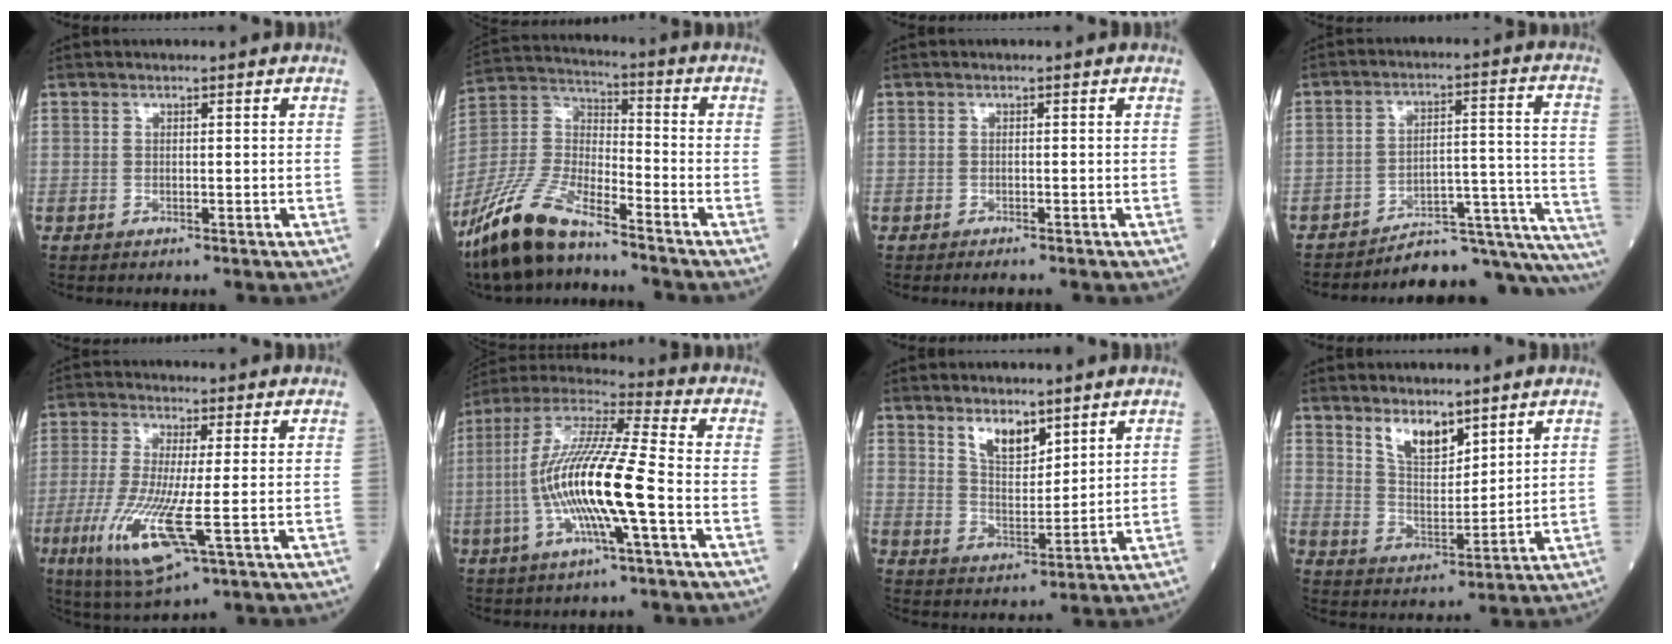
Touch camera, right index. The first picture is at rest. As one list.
[{"total": 15.0, "force": [-11.6, 3.5, 8.8], "torque": [-0.192, -0.013, -0.224]}, {"total": 1.6, "force": [-1.4, 0.1, 0.8], "torque": [-0.010, -0.004, -0.017]}, {"total": 17.7, "force": [-17.0, 2.2, 4.4], "torque": [0.004, 0.065, -0.226]}, {"total": 11.1, "force": [-3.1, 1.1, 10.6], "torque": [-0.227, -0.031, -0.056]}, {"total": 14.7, "force": [-3.4, -0.3, 14.3], "torque": [-0.287, 0.003, -0.079]}, {"total": 5.8, "force": [4.1, 2.3, 3.5], "torque": [-0.067, -0.006, 0.080]}, {"total": 6.5, "force": [4.7, 2.4, 3.7], "torque": [-0.073, -0.007, 0.094]}]